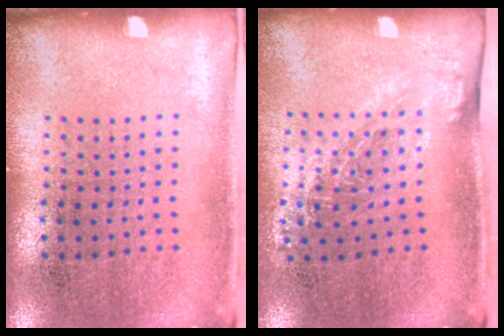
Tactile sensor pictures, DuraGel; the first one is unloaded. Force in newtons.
{"total": 1.3, "press": 0.9, "slide": 0.9}